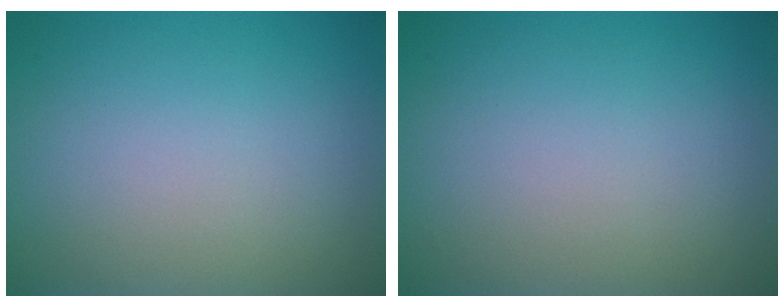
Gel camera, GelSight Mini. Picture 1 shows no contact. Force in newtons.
{"total": 0.0}